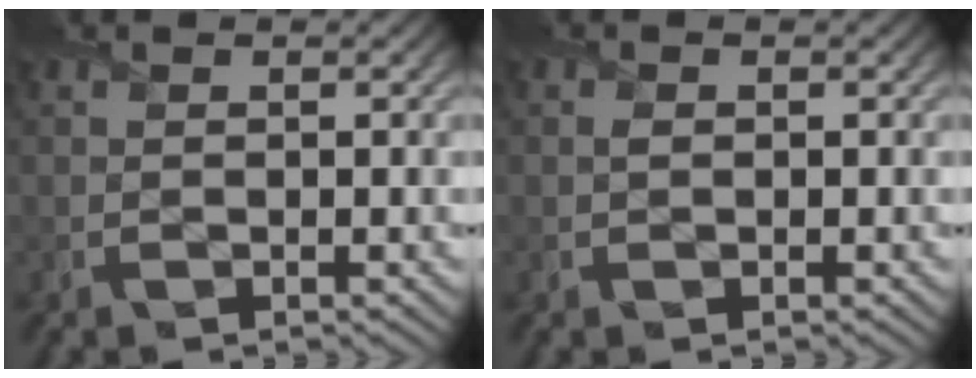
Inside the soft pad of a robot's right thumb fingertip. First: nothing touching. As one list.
[{"total": 0.6, "force": [0.0, 0.5, 0.3], "torque": [-0.006, -0.002, -0.002]}]